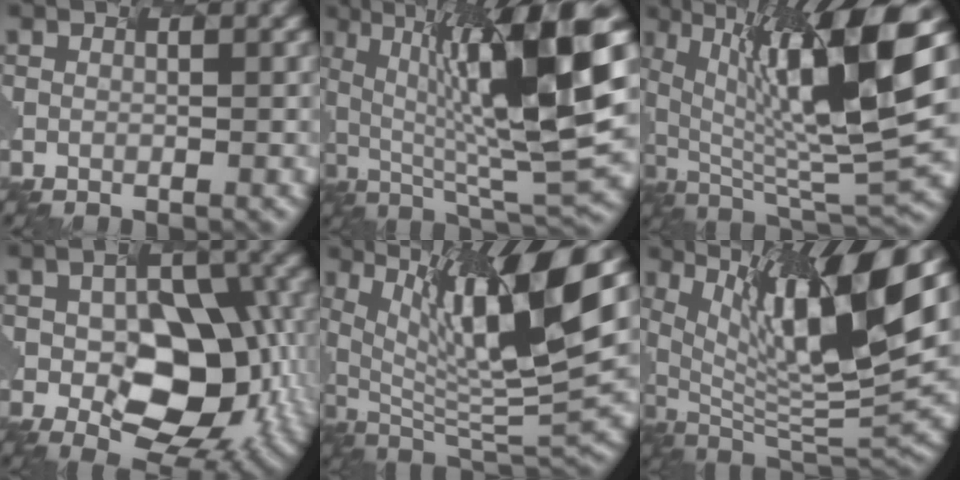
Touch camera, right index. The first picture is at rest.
{"total": 13.7, "force": [2.2, 3.2, 13.1], "torque": [-0.222, 0.007, 0.045]}
{"total": 12.6, "force": [3.2, 3.1, 11.8], "torque": [-0.209, 0.004, 0.070]}
{"total": 10.0, "force": [-2.7, 6.0, 7.5], "torque": [-0.122, -0.009, -0.026]}
{"total": 11.8, "force": [4.5, 2.8, 10.5], "torque": [-0.189, -0.001, 0.097]}
{"total": 12.4, "force": [5.0, 3.3, 10.8], "torque": [-0.193, 0.000, 0.103]}